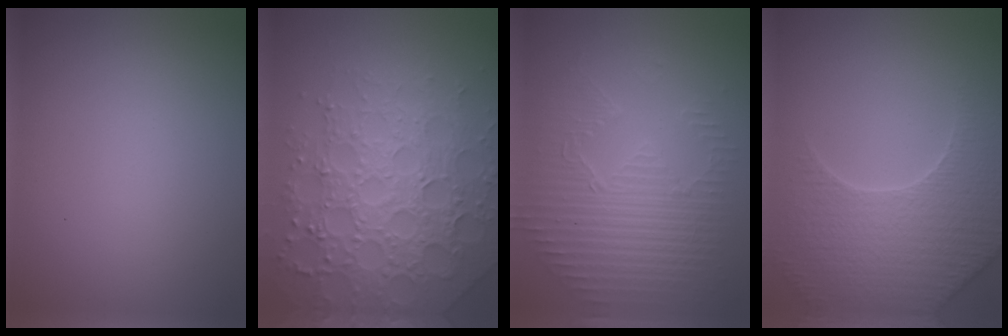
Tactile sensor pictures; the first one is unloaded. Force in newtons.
{"total": 7.3, "press": 7.2, "slide": 1.6}
{"total": 4.2, "press": 3.6, "slide": 2.1}
{"total": 5.4, "press": 5.1, "slide": 1.7}